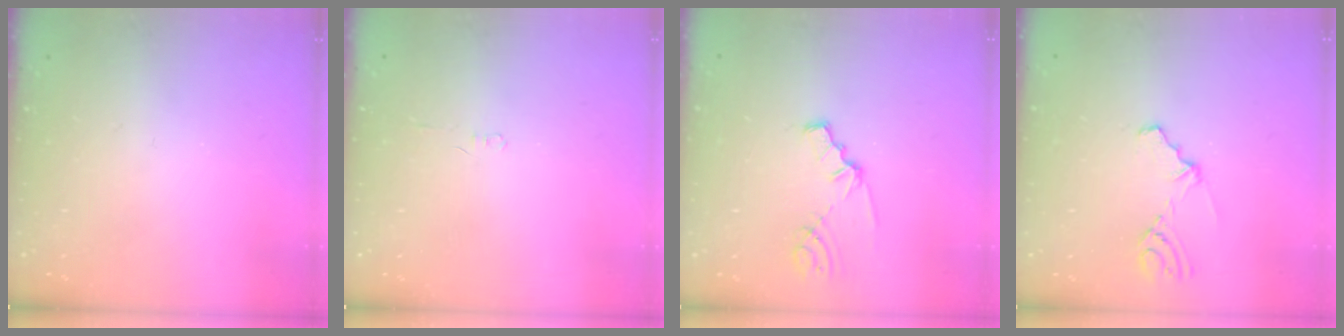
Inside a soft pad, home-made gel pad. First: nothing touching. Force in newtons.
{"total": 1.1, "press": 1.0, "slide": 0.3}
{"total": 1.6, "press": 1.6, "slide": 0.3}
{"total": 4.1, "press": 4.0, "slide": 0.9}